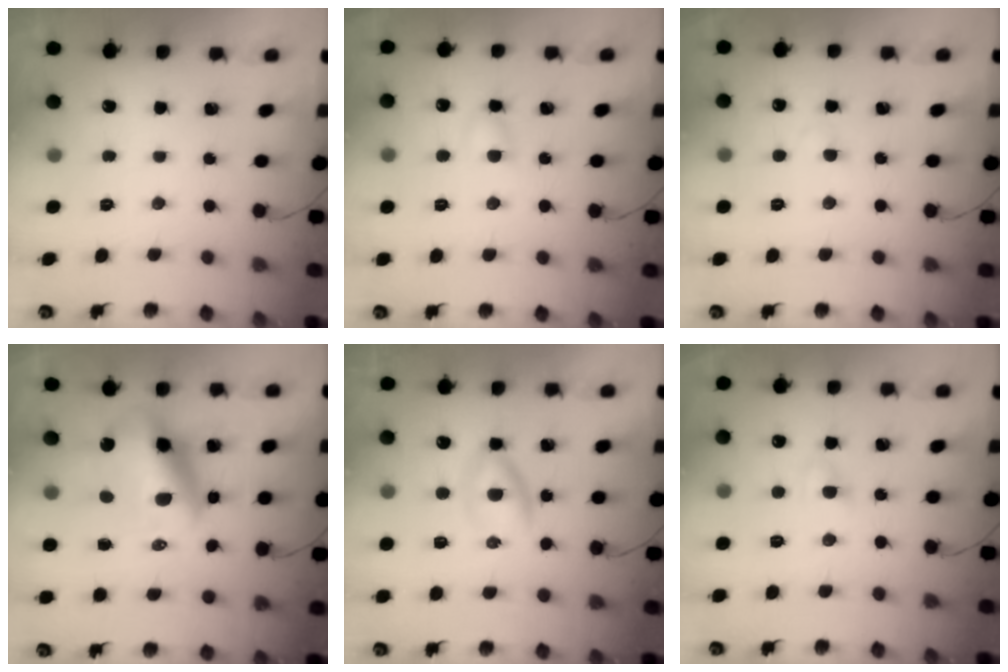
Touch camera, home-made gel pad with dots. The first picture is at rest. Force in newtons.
{"total": 3.9, "press": 3.7, "slide": 1.0}
{"total": 1.6, "press": 1.4, "slide": 0.9}
{"total": 11.2, "press": 10.8, "slide": 3.0}
{"total": 3.6, "press": 3.5, "slide": 0.7}
{"total": 3.0, "press": 2.9, "slide": 0.8}